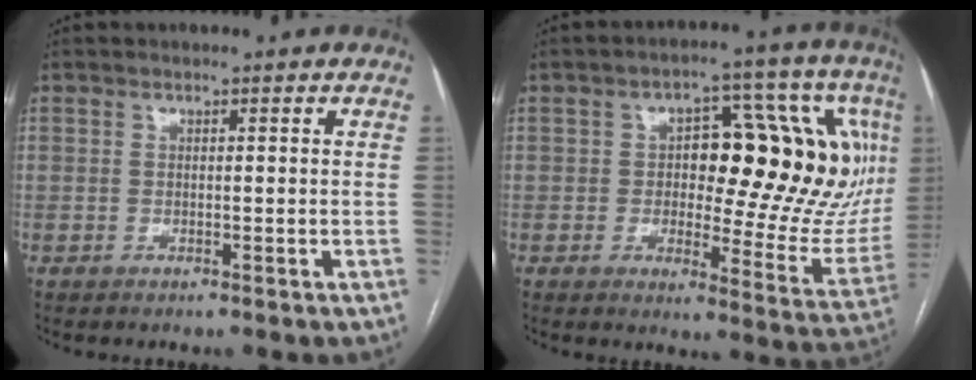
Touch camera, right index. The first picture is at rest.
{"total": 22.3, "force": [3.8, 8.5, 20.2], "torque": [-0.219, 0.037, 0.060]}